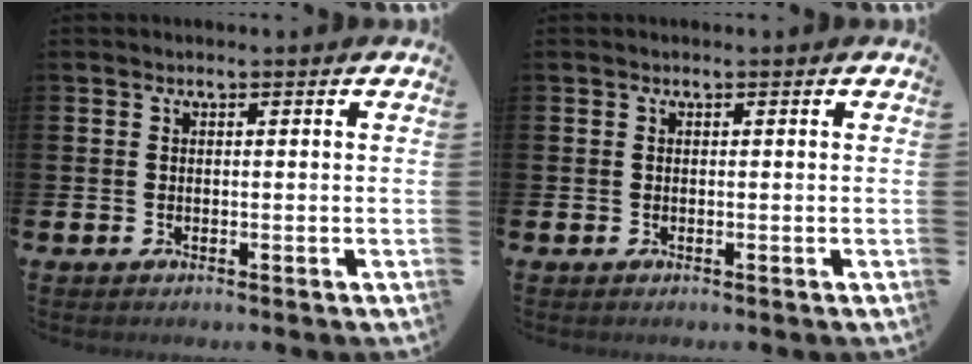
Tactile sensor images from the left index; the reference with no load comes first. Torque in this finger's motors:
{"motor_torque": [-0.04, 0.04, 0.00, -0.01]}